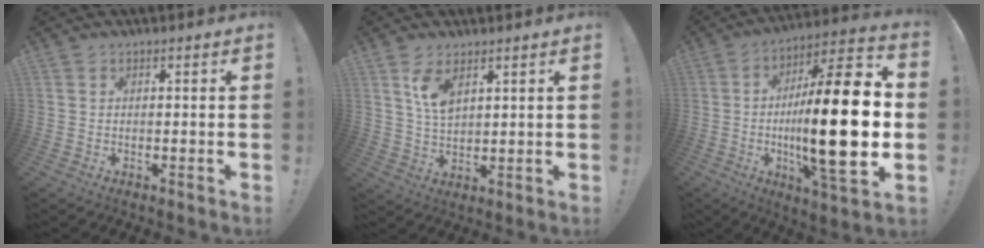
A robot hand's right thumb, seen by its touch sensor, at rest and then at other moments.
{"total": 7.1, "force": [3.9, 3.3, 4.9], "torque": [-0.087, -0.014, 0.071]}
{"total": 26.6, "force": [-2.7, 6.1, 25.7], "torque": [-0.443, -0.002, -0.051]}